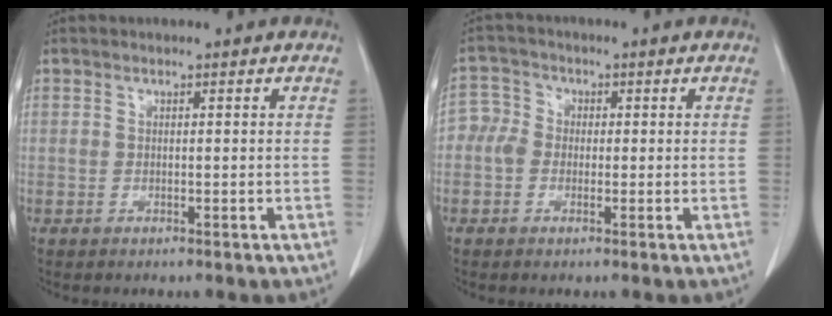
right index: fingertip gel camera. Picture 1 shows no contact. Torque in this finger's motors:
{"motor_torque": [0.09, 0.02, 0.04, 0.05]}